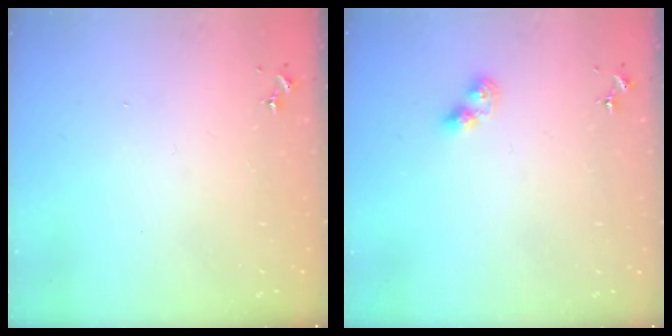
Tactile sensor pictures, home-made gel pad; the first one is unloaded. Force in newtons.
{"total": 5.7, "press": 5.7, "slide": 0.3}